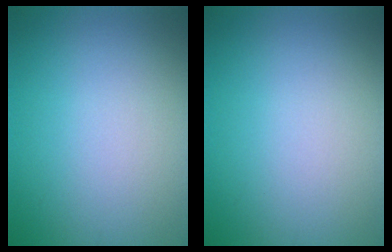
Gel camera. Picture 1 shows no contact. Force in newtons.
{"total": 0.0}